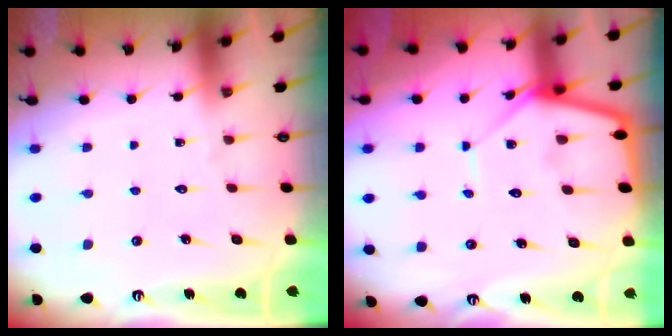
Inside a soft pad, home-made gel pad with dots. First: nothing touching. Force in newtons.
{"total": 10.5, "press": 10.4, "slide": 1.0}